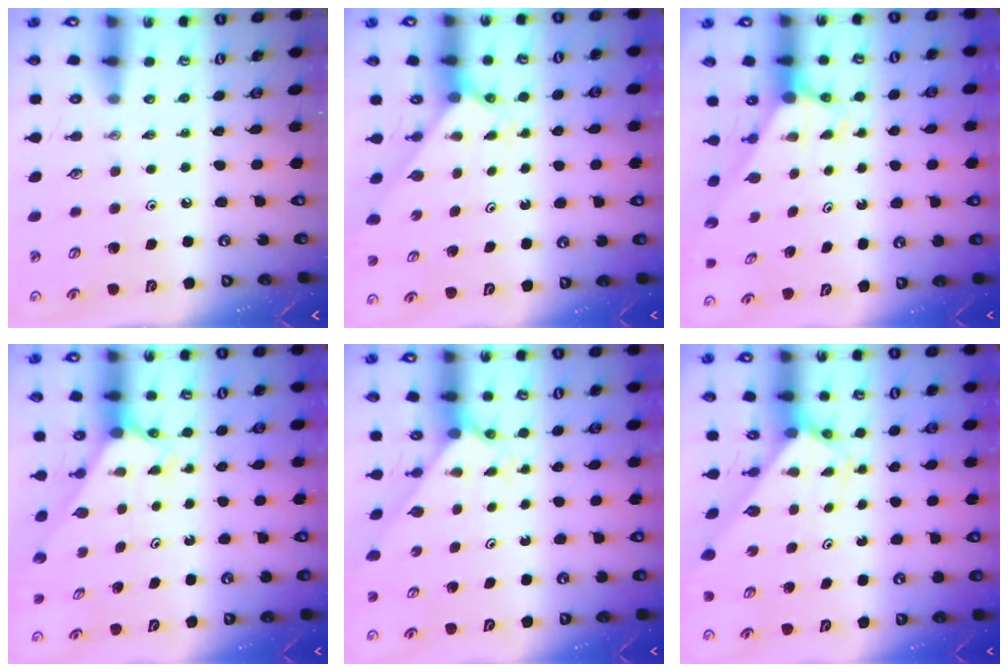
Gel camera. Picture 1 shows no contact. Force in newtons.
{"total": 2.1, "press": 2.1, "slide": 0.2}
{"total": 2.9, "press": 2.9, "slide": 0.0}
{"total": 2.2, "press": 2.2, "slide": 0.2}
{"total": 2.3, "press": 2.3, "slide": 0.2}
{"total": 2.6, "press": 2.6, "slide": 0.2}